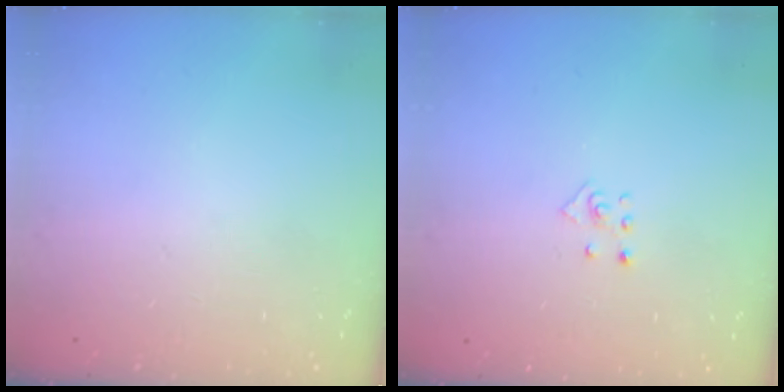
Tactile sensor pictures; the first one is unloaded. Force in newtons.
{"total": 3.9, "press": 3.9, "slide": 0.2}